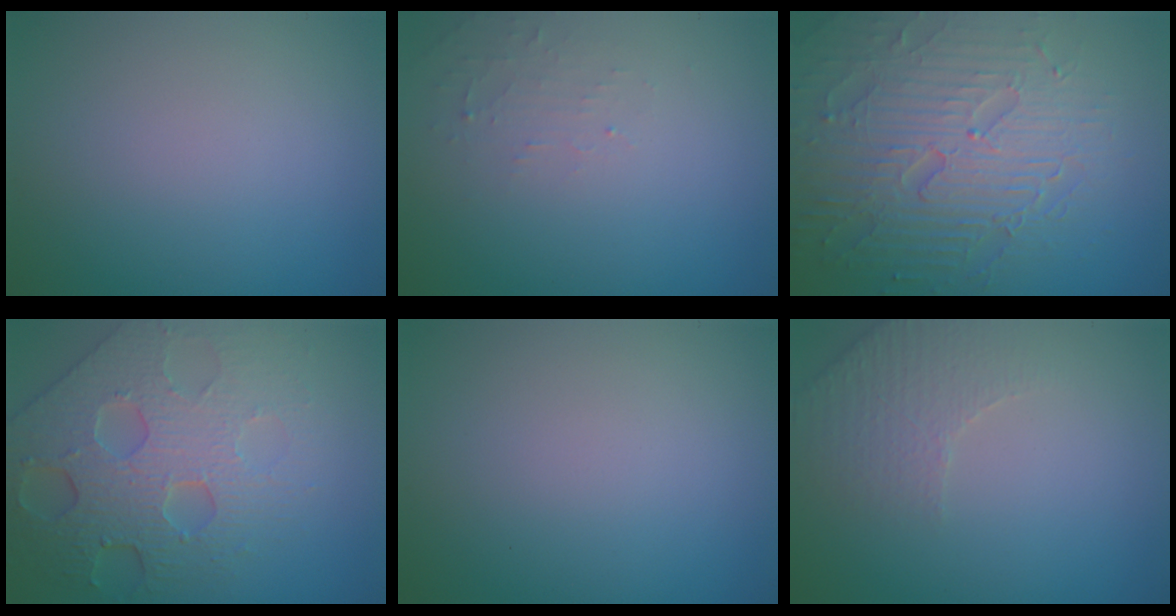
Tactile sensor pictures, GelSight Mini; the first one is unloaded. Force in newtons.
{"total": 1.2, "press": 1.2, "slide": 0.3}
{"total": 7.7, "press": 6.0, "slide": 4.7}
{"total": 7.4, "press": 5.6, "slide": 4.9}
{"total": 0.0}
{"total": 2.8, "press": 2.7, "slide": 0.8}